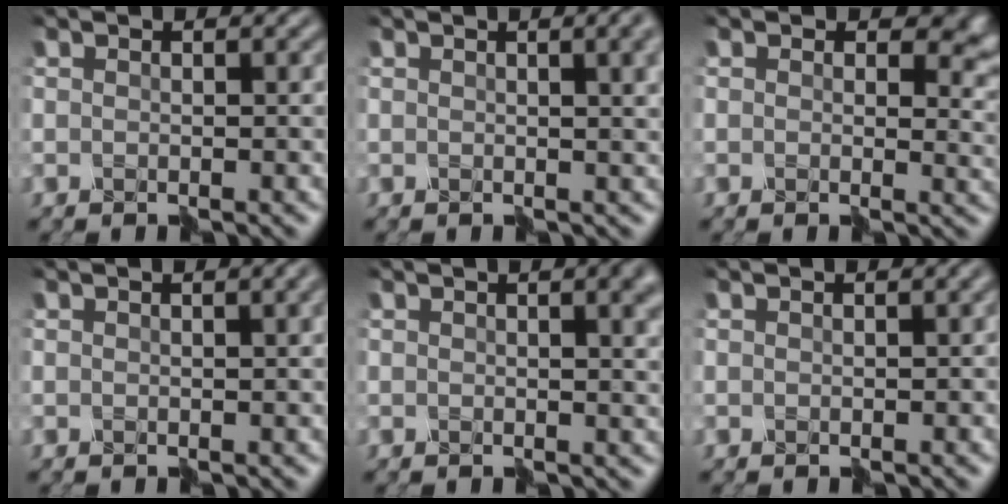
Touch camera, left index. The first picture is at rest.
{"total": 7.8, "force": [2.3, 4.0, 6.3], "torque": [-0.038, 0.024, 0.023]}
{"total": 4.1, "force": [1.3, 2.9, 2.6], "torque": [-0.024, -0.003, 0.013]}
{"total": 3.7, "force": [0.9, 1.8, 3.1], "torque": [-0.015, 0.011, 0.016]}
{"total": 7.3, "force": [2.4, 3.6, 5.9], "torque": [-0.041, 0.021, 0.029]}
{"total": 1.4, "force": [-0.5, 0.6, 1.1], "torque": [-0.009, 0.002, -0.005]}